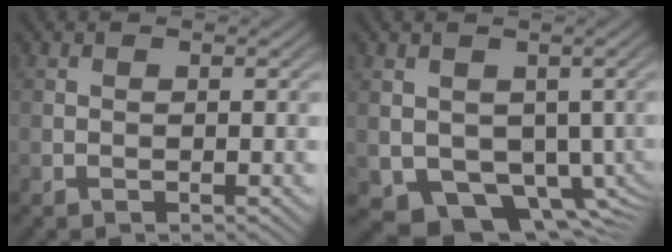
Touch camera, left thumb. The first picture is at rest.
{"total": 8.1, "force": [-1.0, 6.2, 5.1], "torque": [-0.094, -0.039, -0.011]}